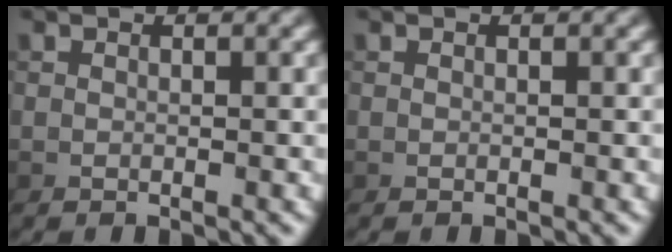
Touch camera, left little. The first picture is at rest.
{"total": 0.0}